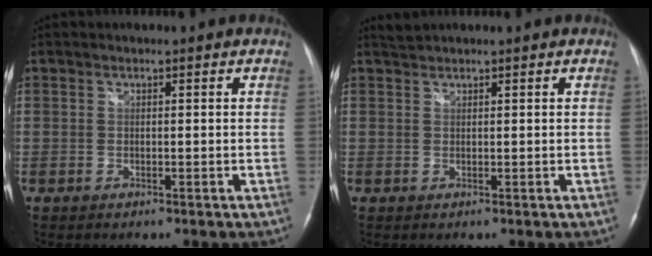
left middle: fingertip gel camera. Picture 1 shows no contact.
{"total": 1.2, "force": [1.2, -0.3, 0.0], "torque": [-0.006, 0.009, 0.030]}